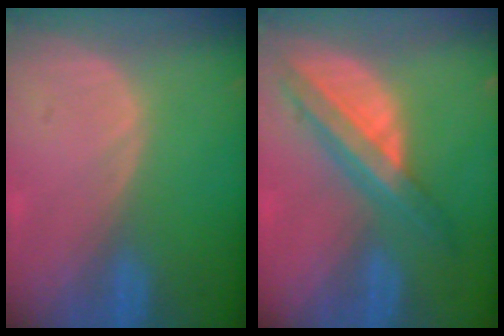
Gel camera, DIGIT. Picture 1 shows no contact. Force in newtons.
{"total": 8.1, "press": 6.8, "slide": 4.3}